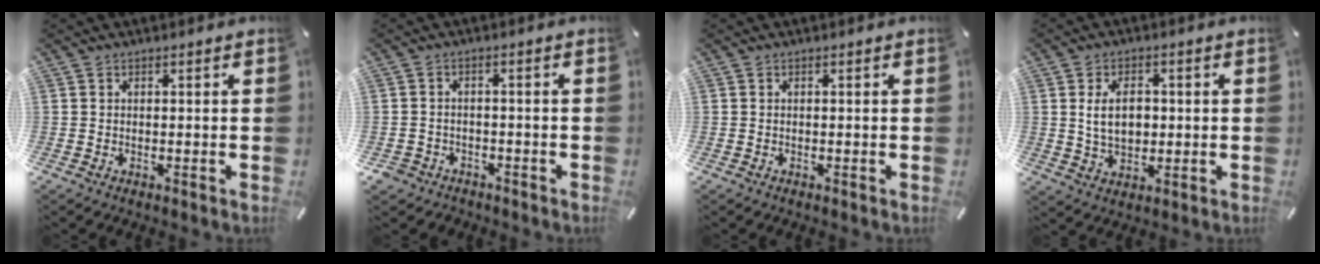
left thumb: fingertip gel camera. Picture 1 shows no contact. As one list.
[{"total": 3.2, "force": [-2.0, 2.4, 0.7], "torque": [-0.026, 0.004, -0.044]}, {"total": 0.0}, {"total": 7.6, "force": [0.7, 5.2, 5.4], "torque": [-0.107, 0.001, 0.009]}]